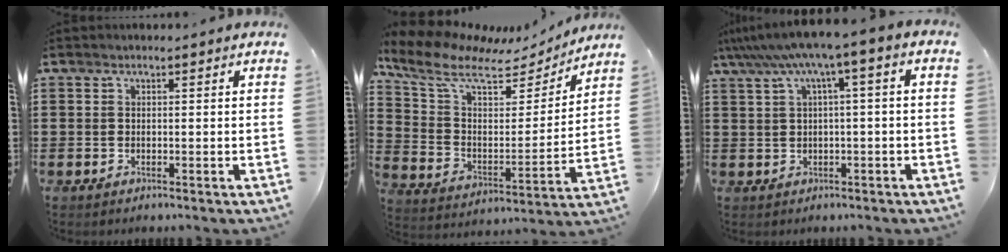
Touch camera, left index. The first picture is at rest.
{"total": 9.3, "force": [7.3, 3.1, 4.9], "torque": [-0.129, -0.040, 0.124]}
{"total": 5.9, "force": [1.4, 0.4, 5.7], "torque": [-0.110, -0.013, 0.021]}